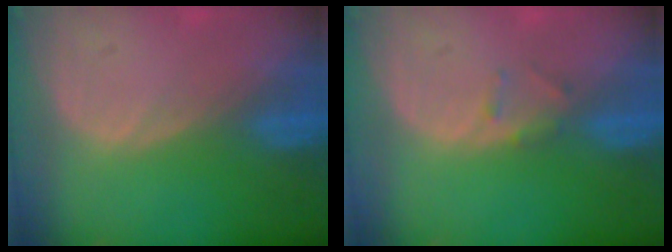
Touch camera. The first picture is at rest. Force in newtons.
{"total": 1.3, "press": 1.3, "slide": 0.4}